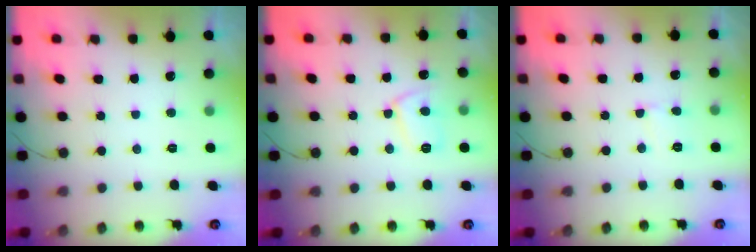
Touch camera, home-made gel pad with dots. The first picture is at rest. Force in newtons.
{"total": 7.6, "press": 7.5, "slide": 0.6}
{"total": 2.8, "press": 2.8, "slide": 0.2}